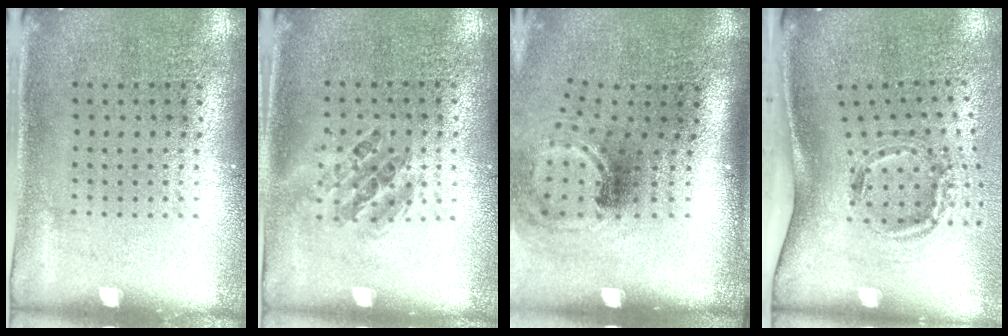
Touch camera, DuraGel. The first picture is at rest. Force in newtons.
{"total": 1.0, "press": 0.9, "slide": 0.4}
{"total": 1.8, "press": 1.1, "slide": 1.4}
{"total": 1.9, "press": 1.3, "slide": 1.3}